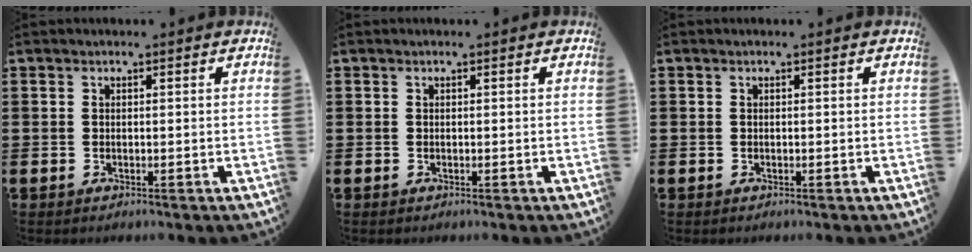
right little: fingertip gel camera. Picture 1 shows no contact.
{"total": 0.0}
{"total": 0.0}